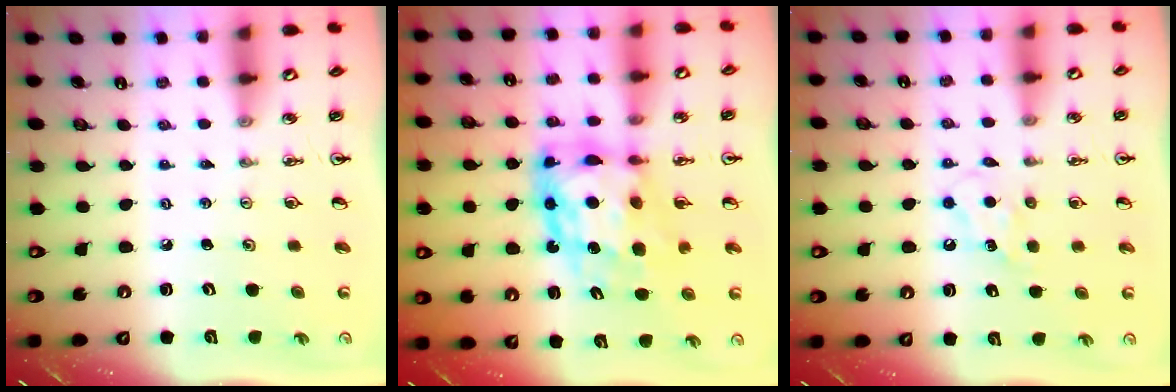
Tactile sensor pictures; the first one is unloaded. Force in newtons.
{"total": 12.5, "press": 12.4, "slide": 1.3}
{"total": 5.0, "press": 4.9, "slide": 0.9}